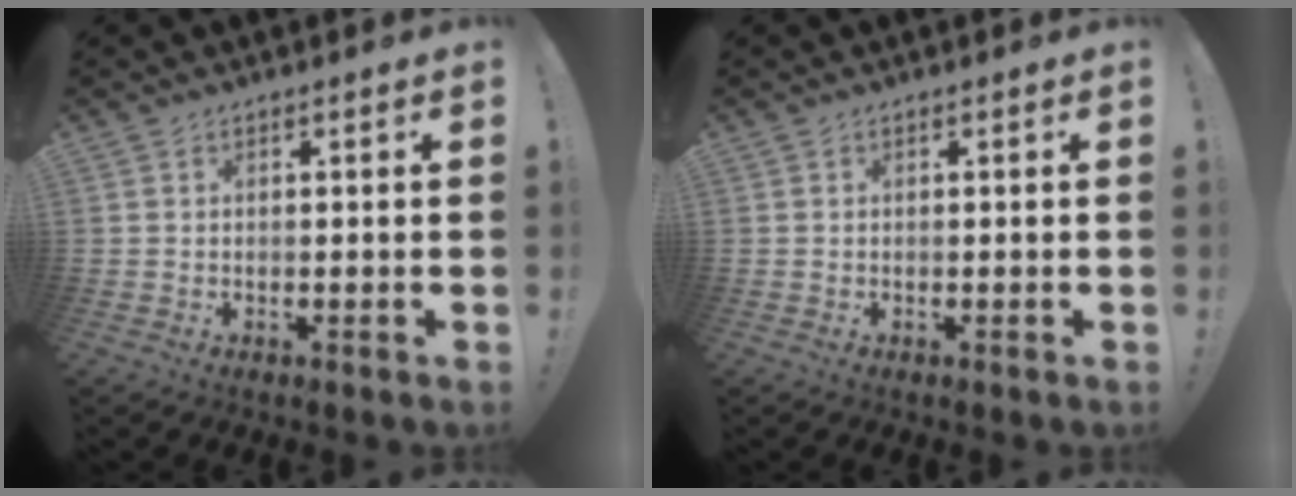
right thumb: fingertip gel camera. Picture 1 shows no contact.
{"total": 0.0}